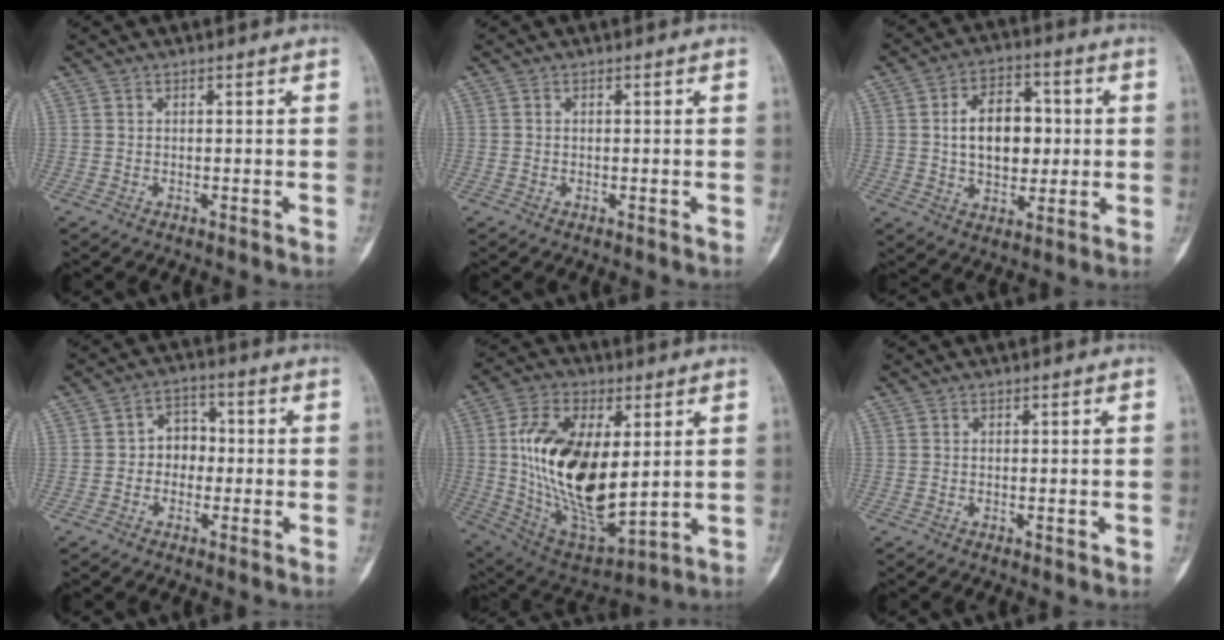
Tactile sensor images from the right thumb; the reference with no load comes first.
{"total": 0.0}
{"total": 12.5, "force": [1.1, 8.2, 9.4], "torque": [-0.118, 0.012, 0.021]}
{"total": 5.6, "force": [-0.5, 4.6, 3.2], "torque": [-0.015, 0.022, -0.019]}
{"total": 23.6, "force": [3.0, 12.0, 20.0], "torque": [-0.355, -0.024, 0.065]}
{"total": 0.9, "force": [-0.1, 0.3, 0.9], "torque": [-0.008, -0.004, -0.002]}